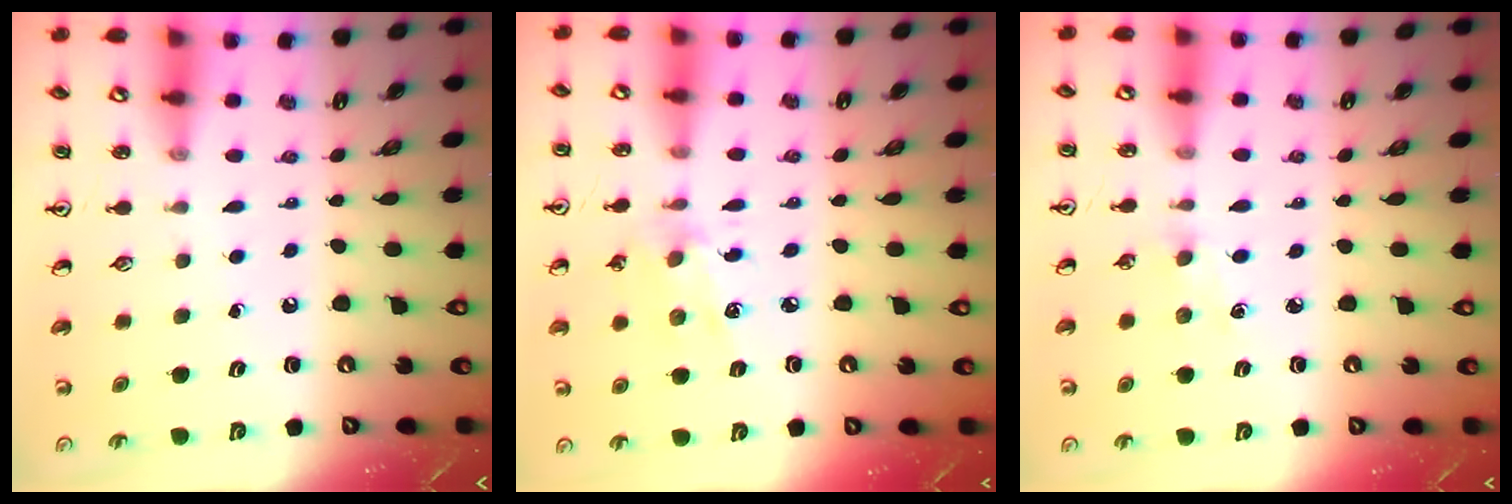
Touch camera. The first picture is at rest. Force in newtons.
{"total": 5.8, "press": 5.6, "slide": 1.6}
{"total": 2.9, "press": 2.8, "slide": 0.4}